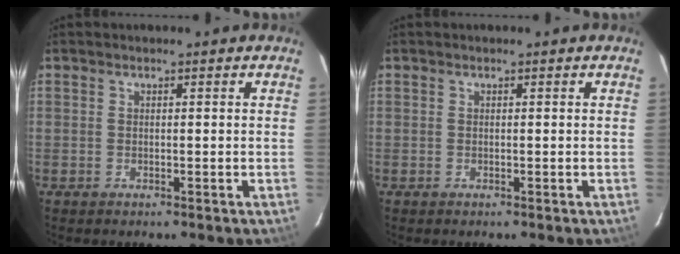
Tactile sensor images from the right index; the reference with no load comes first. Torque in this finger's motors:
{"motor_torque": [0.00, 0.00, 0.00, 0.00]}